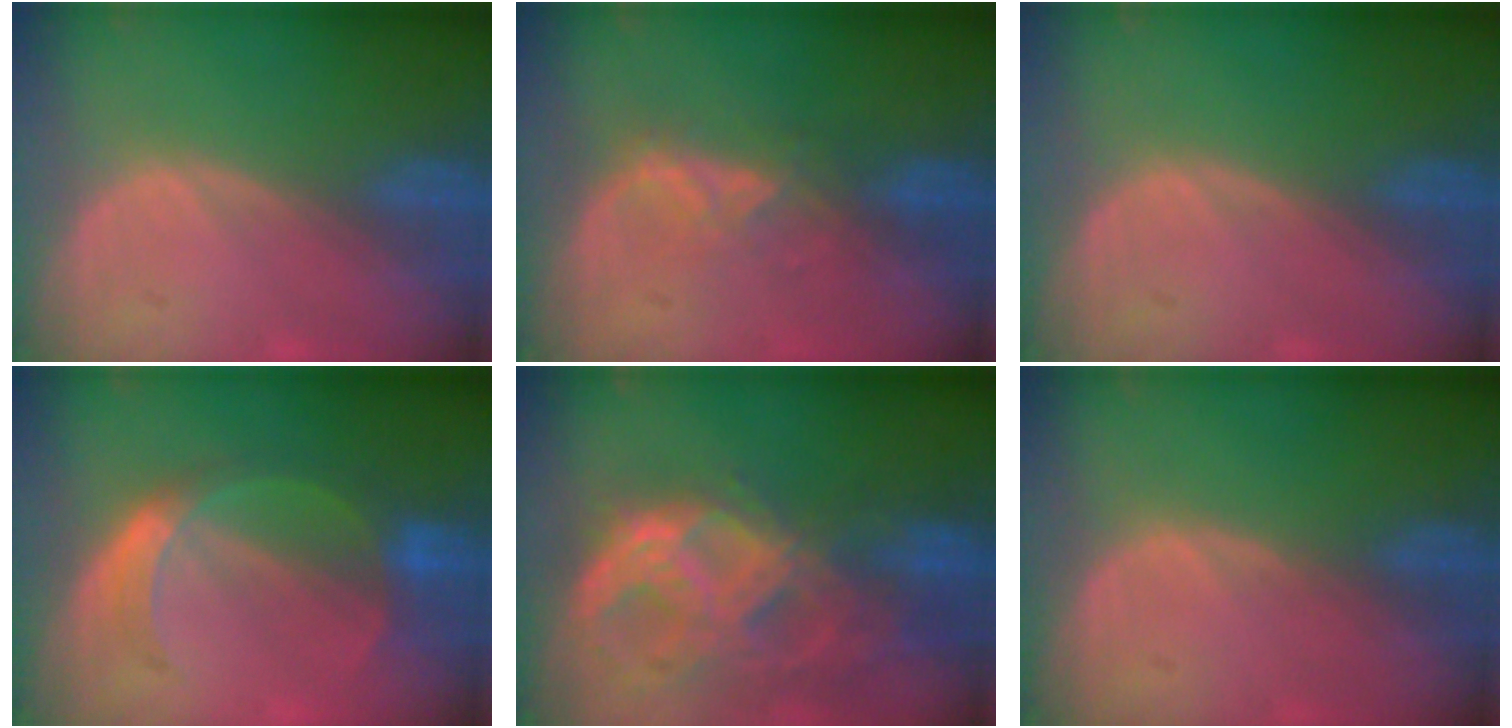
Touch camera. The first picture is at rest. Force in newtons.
{"total": 3.4, "press": 3.3, "slide": 0.6}
{"total": 0.0}
{"total": 5.7, "press": 5.4, "slide": 1.9}
{"total": 11.3, "press": 9.6, "slide": 6.1}
{"total": 0.0}